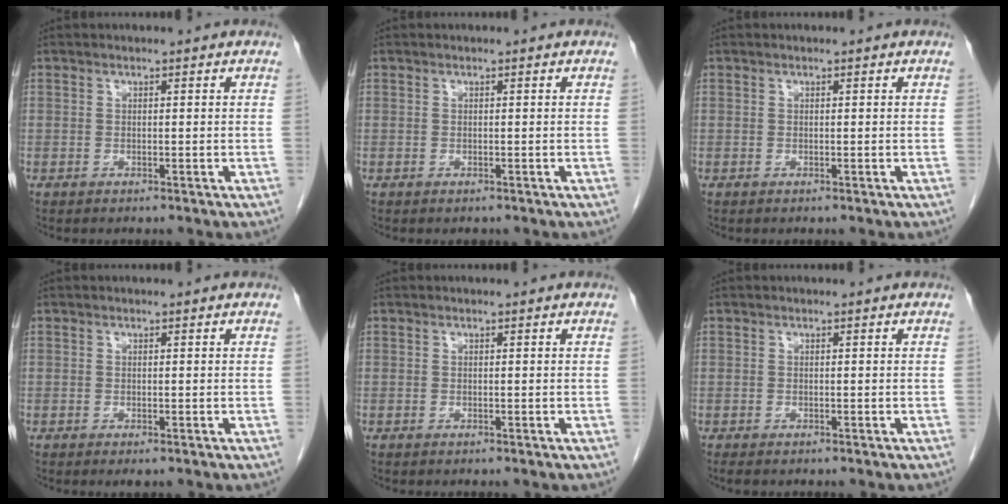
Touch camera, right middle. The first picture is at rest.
{"total": 0.0}
{"total": 0.0}
{"total": 0.6, "force": [-0.3, 0.0, 0.5], "torque": [-0.011, -0.006, -0.001]}
{"total": 0.0}
{"total": 1.1, "force": [-0.9, 0.3, 0.5], "torque": [-0.010, -0.003, -0.010]}